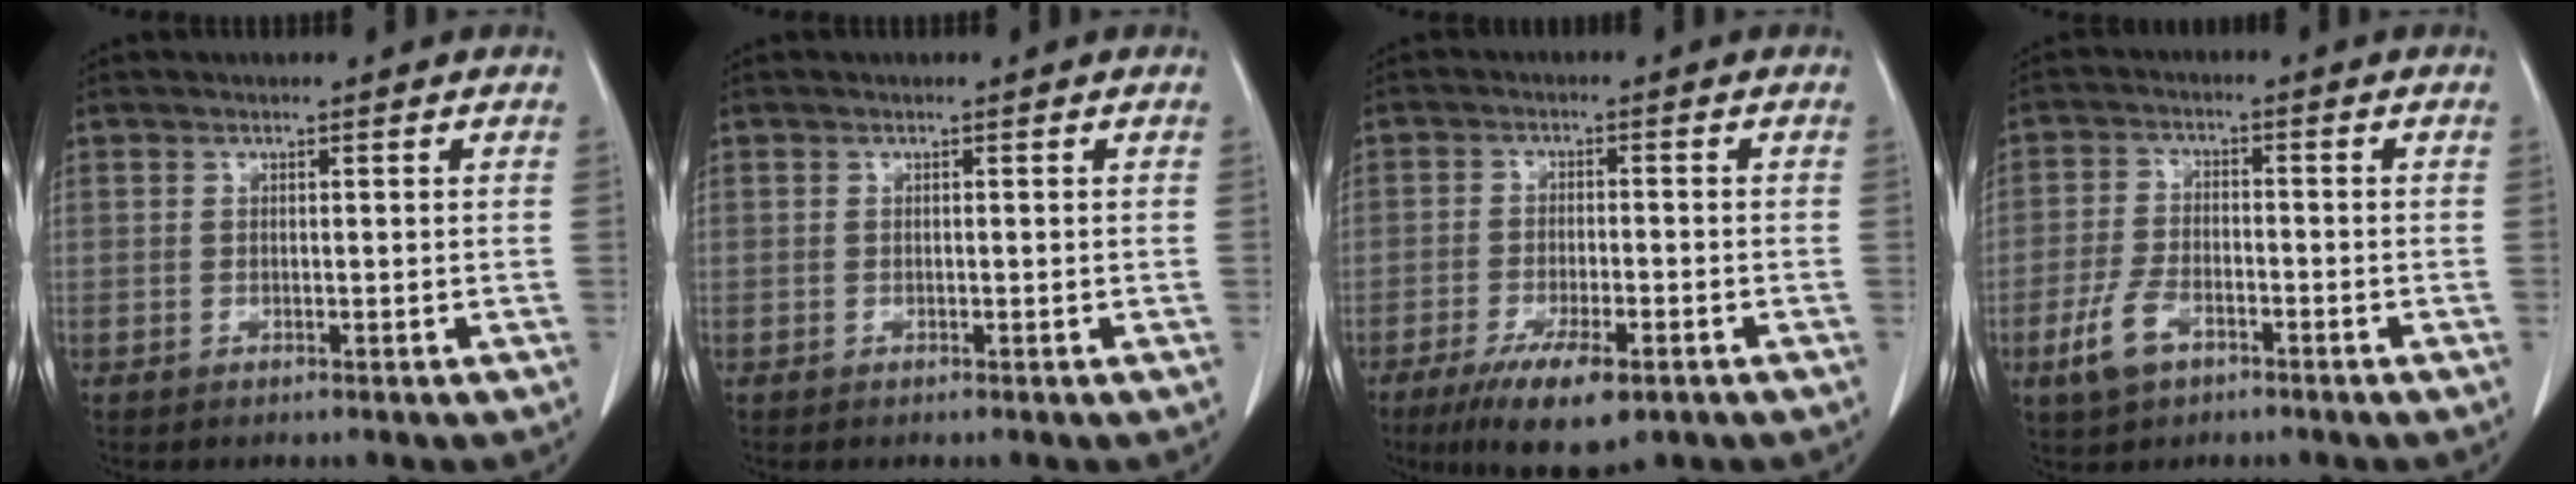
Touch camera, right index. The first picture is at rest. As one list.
[{"total": 0.0}, {"total": 9.1, "force": [-5.4, 2.3, 6.9], "torque": [-0.118, -0.017, -0.084]}, {"total": 5.5, "force": [-3.1, 2.8, 3.6], "torque": [-0.082, -0.001, -0.054]}]